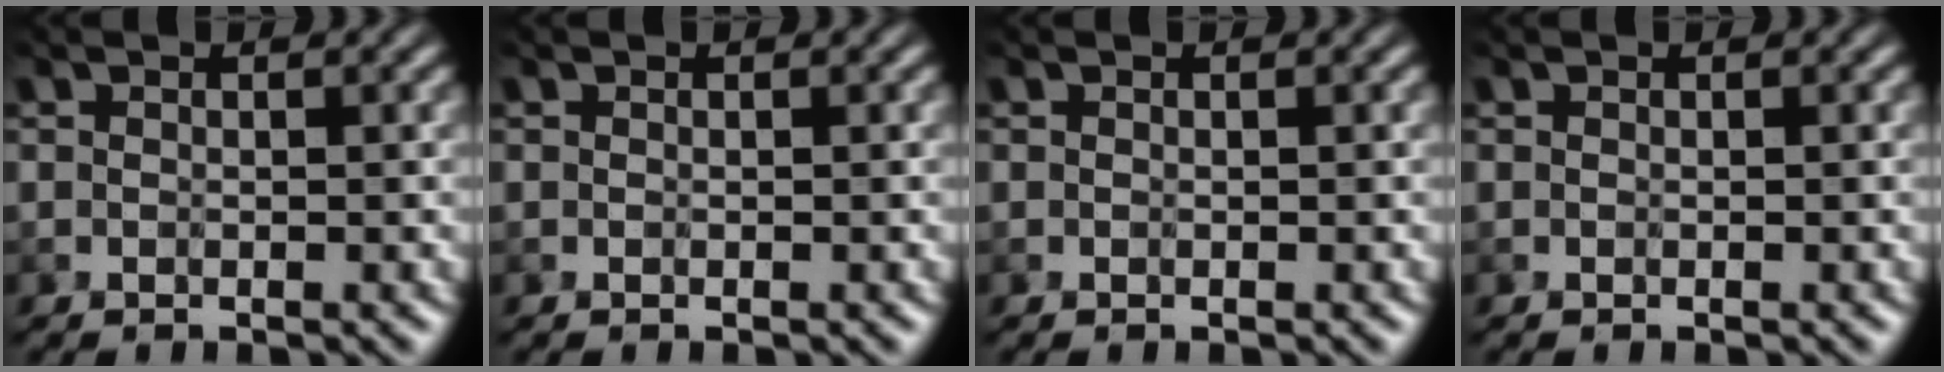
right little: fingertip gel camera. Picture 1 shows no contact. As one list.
[{"total": 0.0}, {"total": 0.0}, {"total": 0.0}]